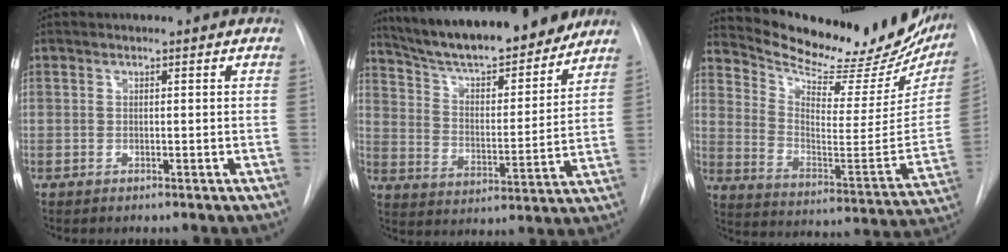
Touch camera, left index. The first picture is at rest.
{"total": 21.0, "force": [18.3, 4.1, 9.6], "torque": [-0.156, 0.001, 0.280]}
{"total": 28.5, "force": [24.8, 7.6, 11.9], "torque": [-0.189, -0.068, 0.331]}